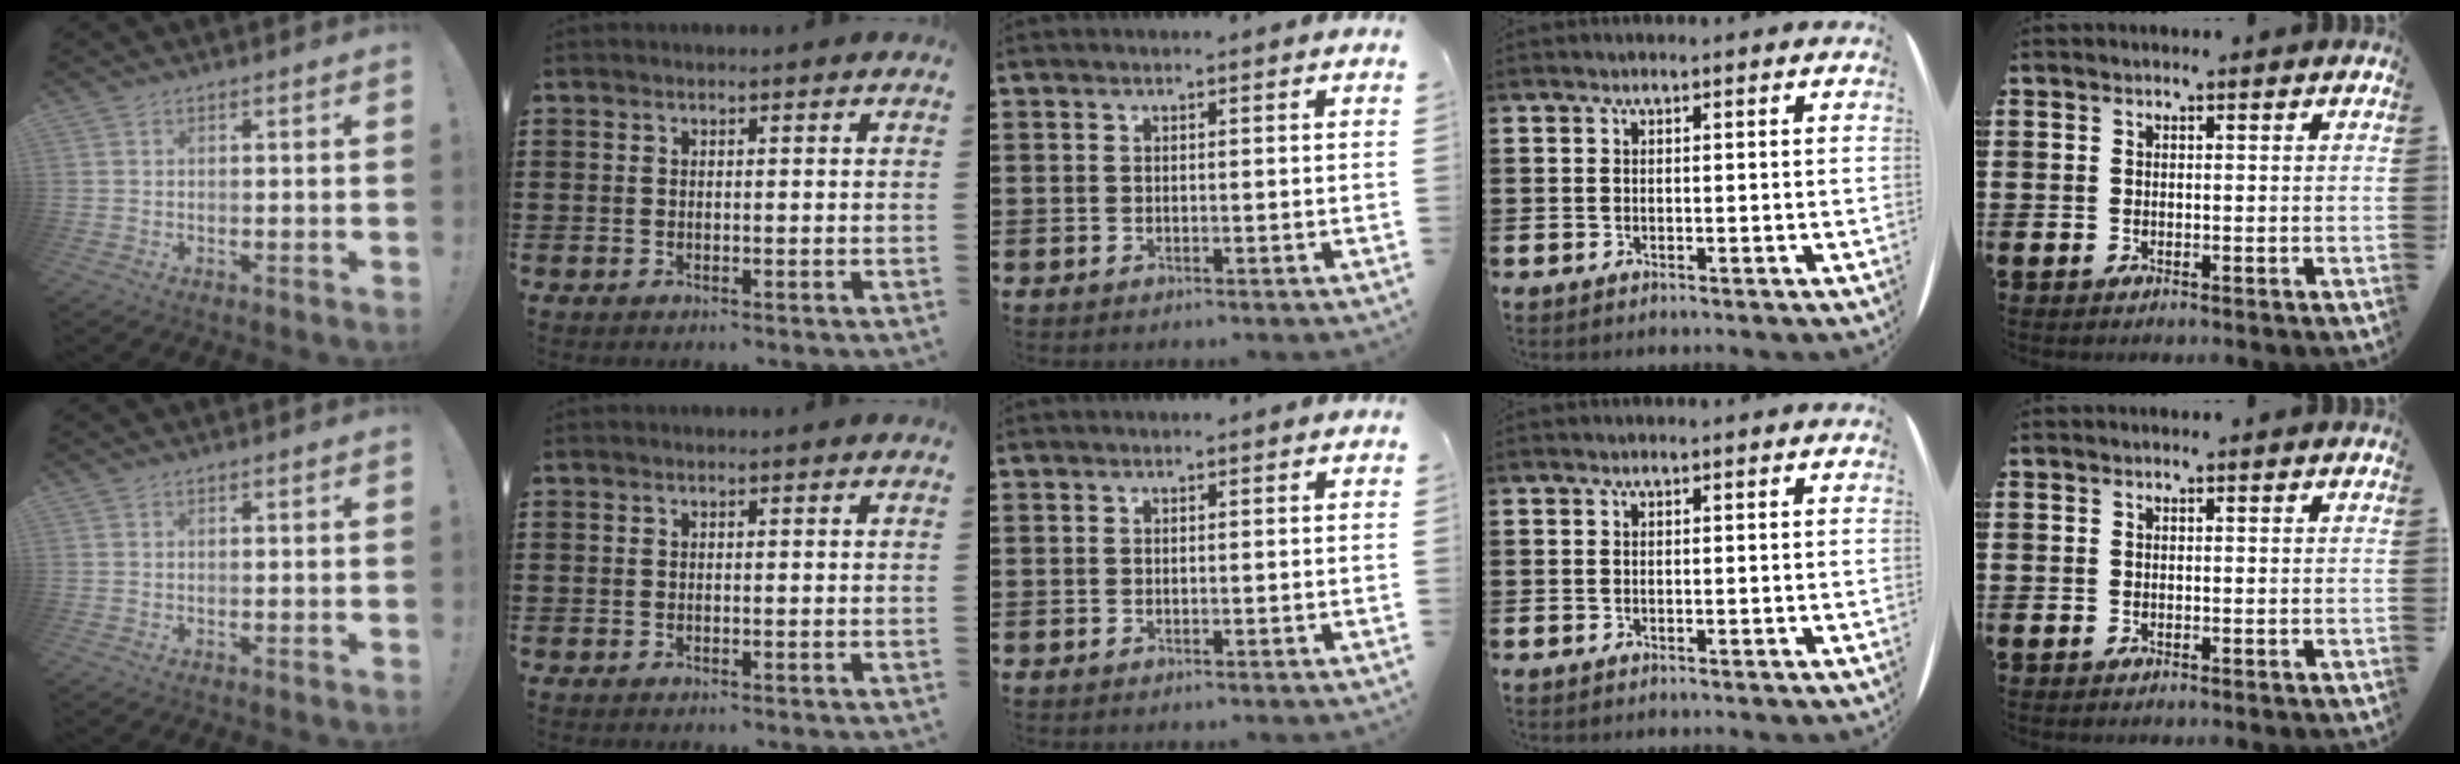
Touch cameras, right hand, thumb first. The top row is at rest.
{}